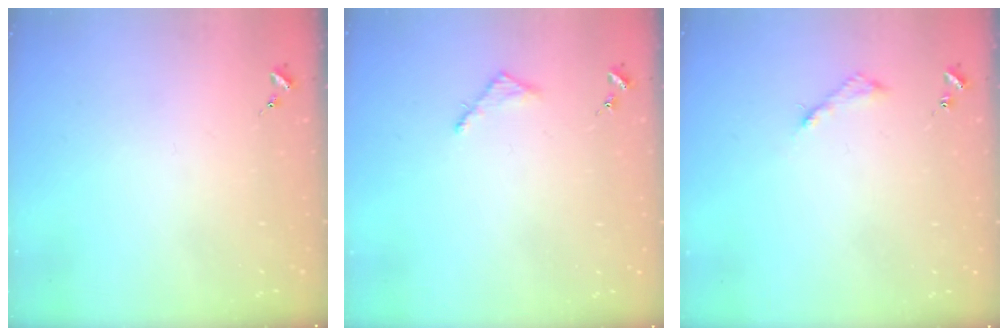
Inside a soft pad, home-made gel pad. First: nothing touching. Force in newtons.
{"total": 2.7, "press": 2.7, "slide": 0.3}
{"total": 4.5, "press": 4.4, "slide": 0.6}